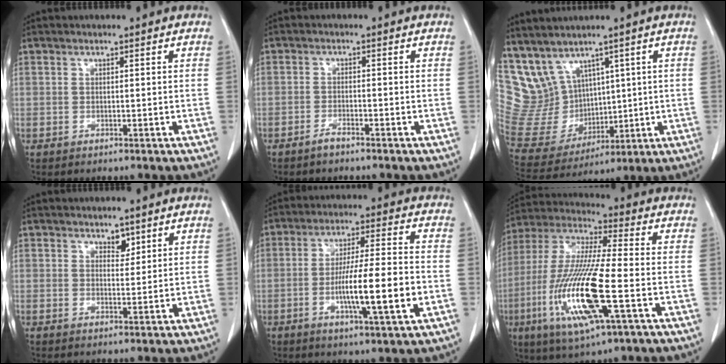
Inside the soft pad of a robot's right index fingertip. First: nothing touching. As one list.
[{"total": 1.7, "force": [-1.5, 0.1, 0.8], "torque": [-0.020, -0.001, -0.027]}, {"total": 13.1, "force": [7.7, 9.5, 4.5], "torque": [-0.126, 0.042, 0.193]}, {"total": 2.0, "force": [1.4, 1.1, 0.9], "torque": [-0.009, -0.004, 0.023]}, {"total": 12.4, "force": [-3.0, 0.6, 12.0], "torque": [-0.206, -0.005, -0.054]}, {"total": 18.4, "force": [-5.0, 2.0, 17.5], "torque": [-0.372, -0.021, -0.090]}]